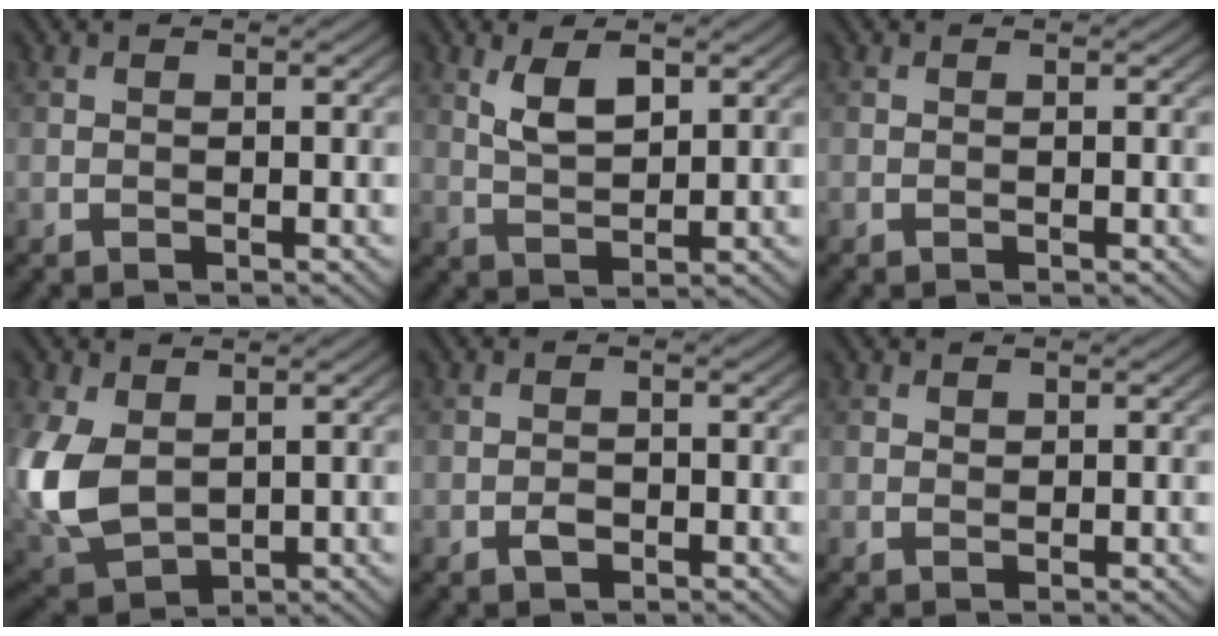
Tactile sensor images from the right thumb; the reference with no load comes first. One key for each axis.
{"total": 4.7, "fx": 2.2, "fy": 1.9, "fz": 3.7, "tx": -0.084, "ty": -0.001, "tz": 0.046}
{"total": 0.0}
{"total": 10.8, "fx": 1.1, "fy": 7.5, "fz": 7.8, "tx": -0.236, "ty": -0.008, "tz": 0.025}
{"total": 1.4, "fx": -0.8, "fy": 0.8, "fz": 0.8, "tx": -0.014, "ty": -0.002, "tz": -0.017}
{"total": 0.7, "fx": 0.5, "fy": 0.5, "fz": 0.2, "tx": -0.004, "ty": -0.003, "tz": 0.011}